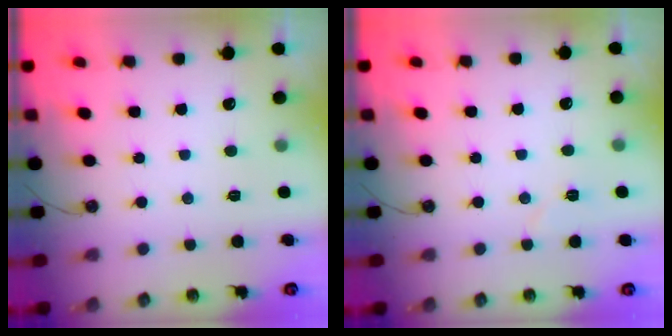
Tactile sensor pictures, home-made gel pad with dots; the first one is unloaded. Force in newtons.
{"total": 5.1, "press": 4.5, "slide": 2.5}